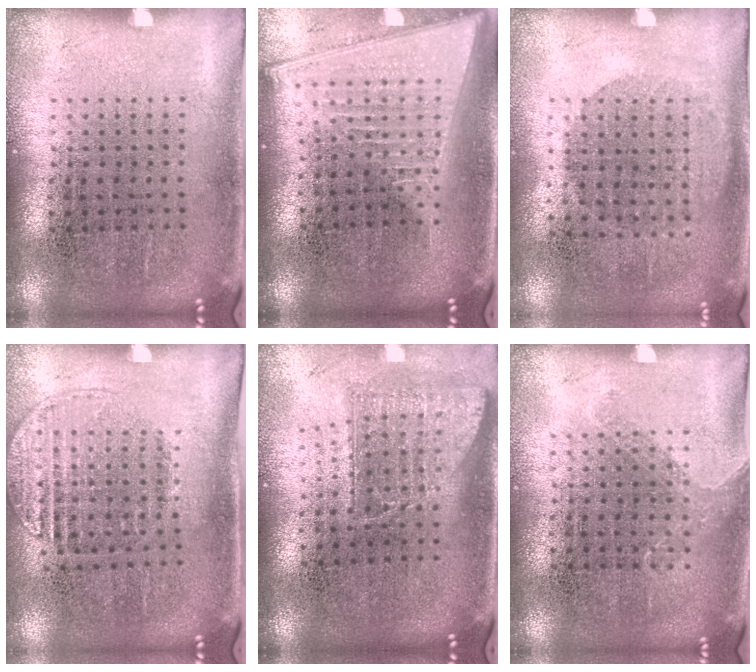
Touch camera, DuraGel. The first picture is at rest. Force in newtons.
{"total": 2.2, "press": 1.8, "slide": 1.3}
{"total": 1.0, "press": 0.9, "slide": 0.5}
{"total": 1.3, "press": 1.1, "slide": 0.7}
{"total": 1.7, "press": 1.3, "slide": 1.0}
{"total": 1.0, "press": 0.8, "slide": 0.6}